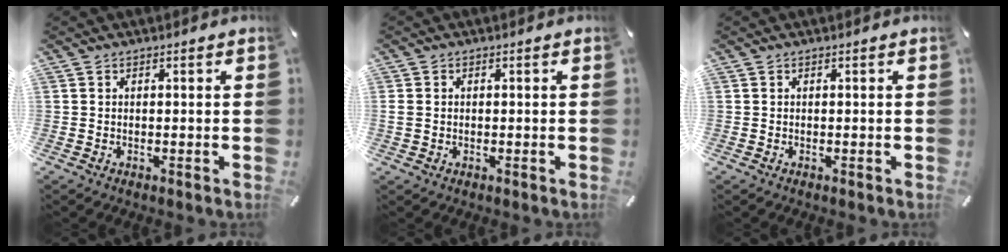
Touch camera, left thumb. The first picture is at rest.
{"total": 1.3, "force": [-0.1, 1.0, 0.9], "torque": [-0.017, 0.003, -0.002]}
{"total": 0.0}